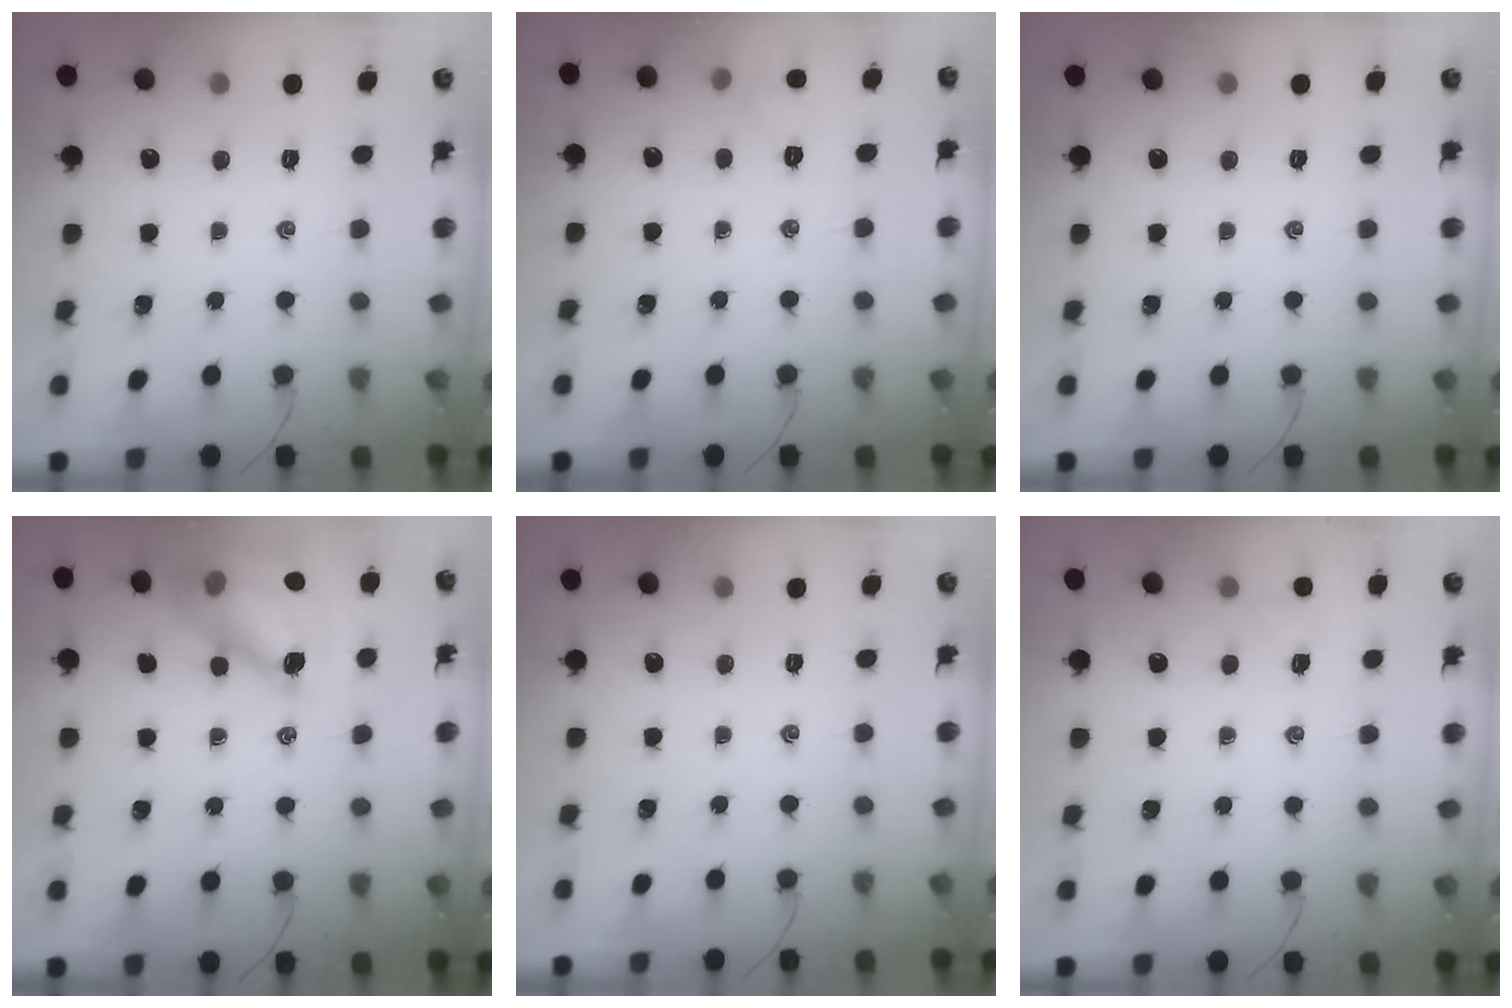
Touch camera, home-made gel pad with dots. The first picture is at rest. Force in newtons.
{"total": 4.2, "press": 4.0, "slide": 1.3}
{"total": 0.0}
{"total": 13.8, "press": 13.3, "slide": 3.7}
{"total": 0.0}
{"total": 3.1, "press": 3.0, "slide": 1.0}